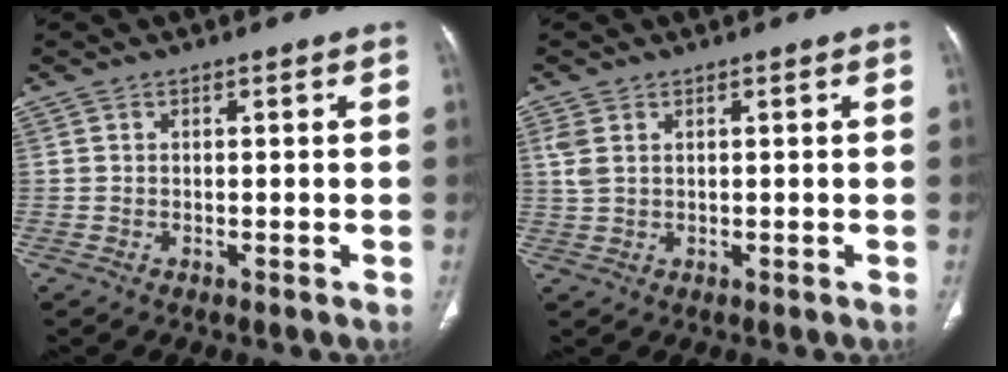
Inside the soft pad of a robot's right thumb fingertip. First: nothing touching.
{"total": 3.2, "force": [1.1, 1.9, 2.3], "torque": [-0.064, 0.005, 0.028]}